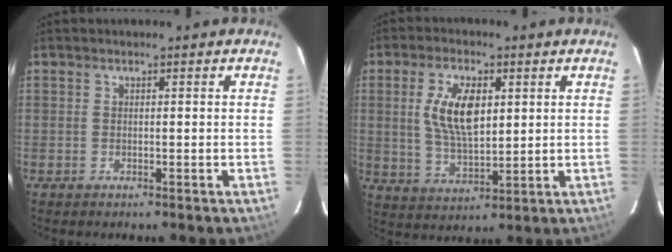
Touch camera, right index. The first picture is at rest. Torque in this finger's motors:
{"motor_torque": [0.67, 0.09, 0.37, 0.10]}